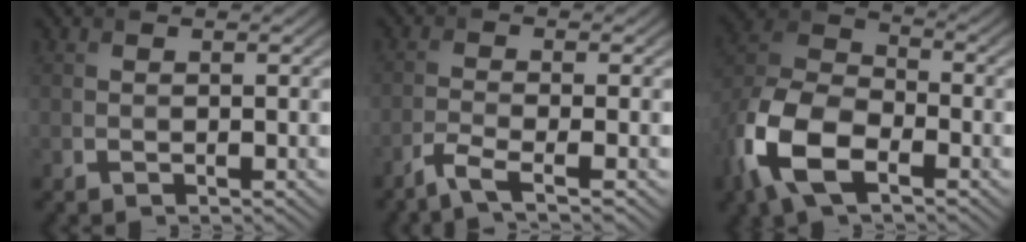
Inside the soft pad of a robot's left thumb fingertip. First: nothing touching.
{"total": 3.3, "force": [-2.2, 0.4, 2.4], "torque": [-0.045, 0.001, -0.061]}
{"total": 13.2, "force": [-6.6, 6.7, 9.3], "torque": [-0.228, -0.020, -0.147]}